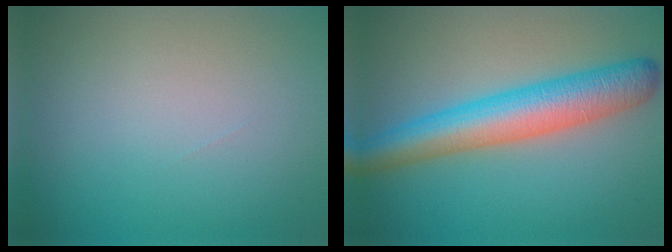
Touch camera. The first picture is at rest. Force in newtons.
{"total": 7.3, "press": 7.3, "slide": 0.1}